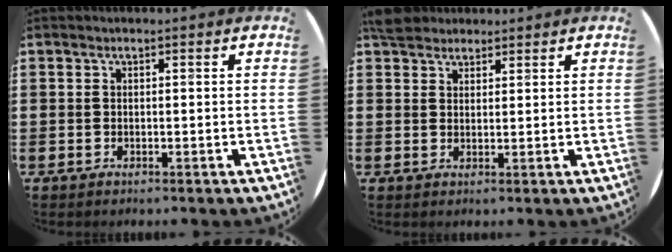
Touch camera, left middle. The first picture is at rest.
{"total": 3.5, "force": [3.2, 1.4, 0.4], "torque": [-0.009, 0.001, 0.060]}